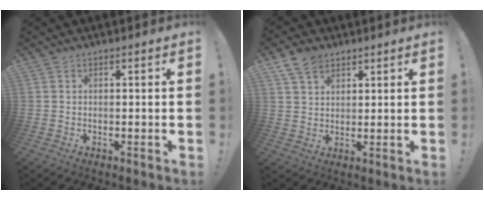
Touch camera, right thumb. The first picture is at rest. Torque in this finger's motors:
{"motor_torque": [-0.26, 0.36, 0.08, 0.67, 0.00]}